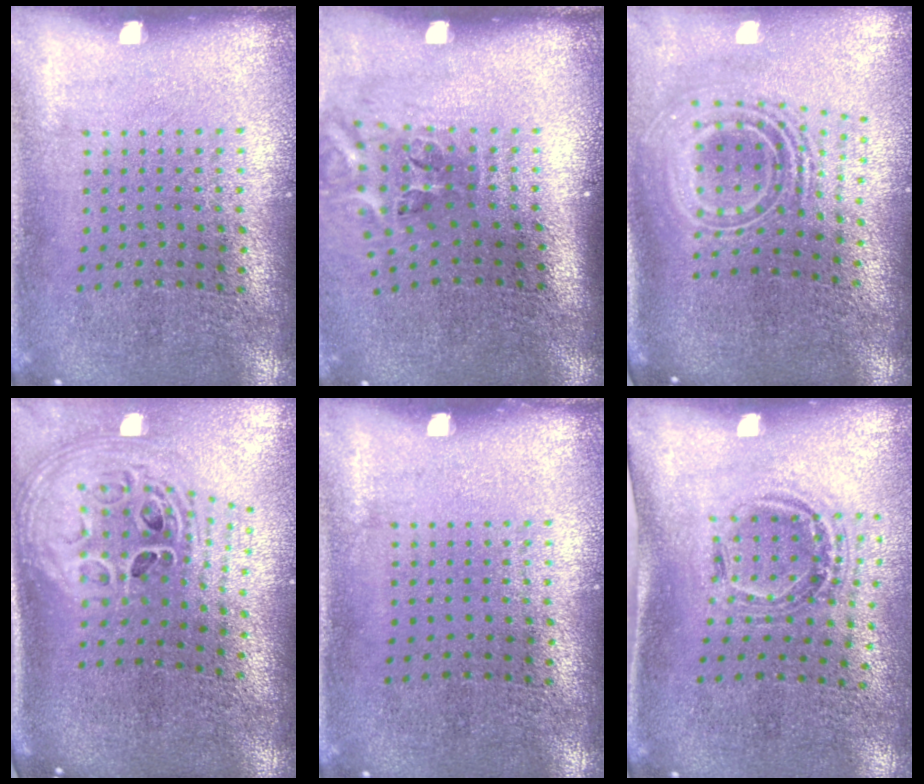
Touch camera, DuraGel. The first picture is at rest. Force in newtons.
{"total": 2.2, "press": 1.4, "slide": 1.7}
{"total": 2.5, "press": 1.7, "slide": 1.8}
{"total": 2.9, "press": 2.0, "slide": 2.1}
{"total": 0.0}
{"total": 1.0, "press": 1.0, "slide": 0.1}